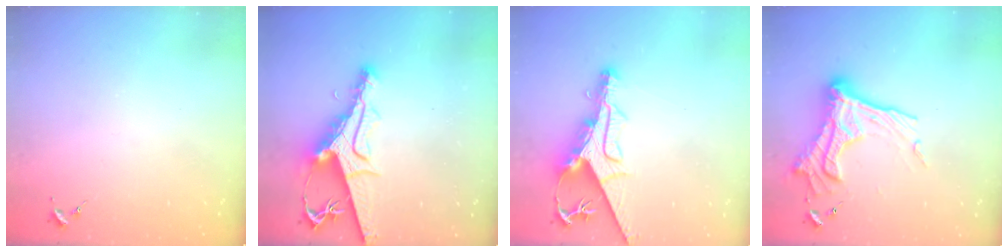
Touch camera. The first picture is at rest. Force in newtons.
{"total": 12.9, "press": 12.8, "slide": 1.2}
{"total": 13.9, "press": 13.8, "slide": 1.4}
{"total": 20.9, "press": 20.8, "slide": 1.7}